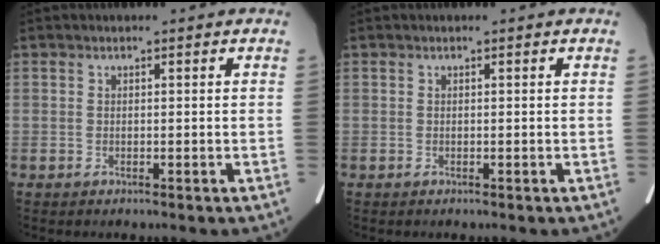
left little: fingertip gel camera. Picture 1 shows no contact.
{"total": 0.0}